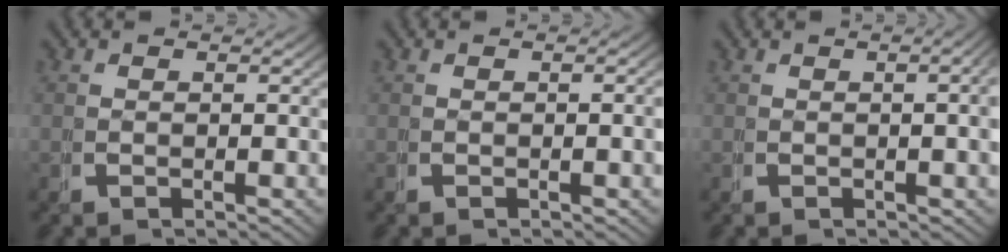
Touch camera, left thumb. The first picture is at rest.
{"total": 1.0, "force": [-0.1, 0.1, 1.0], "torque": [-0.016, 0.002, -0.001]}
{"total": 3.4, "force": [0.5, 1.0, 3.2], "torque": [-0.033, 0.013, 0.001]}